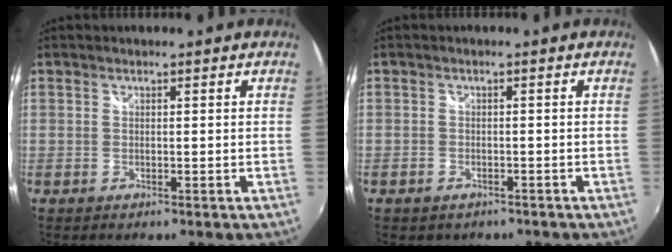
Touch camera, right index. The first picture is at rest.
{"total": 2.6, "force": [-1.6, 2.0, 0.6], "torque": [-0.020, -0.003, -0.022]}